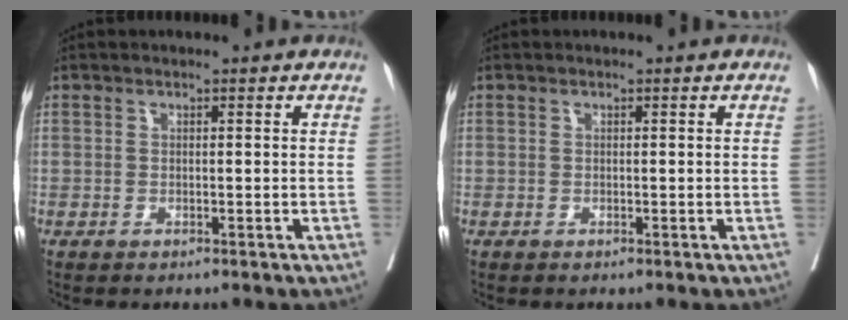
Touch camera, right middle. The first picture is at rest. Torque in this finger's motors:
{"motor_torque": [0.08, -0.22, 0.00, 0.00]}